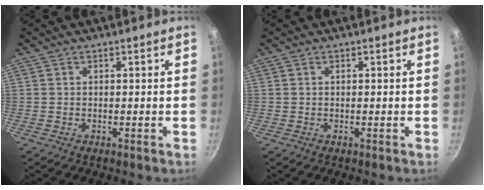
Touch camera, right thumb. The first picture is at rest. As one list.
[{"total": 0.0}]